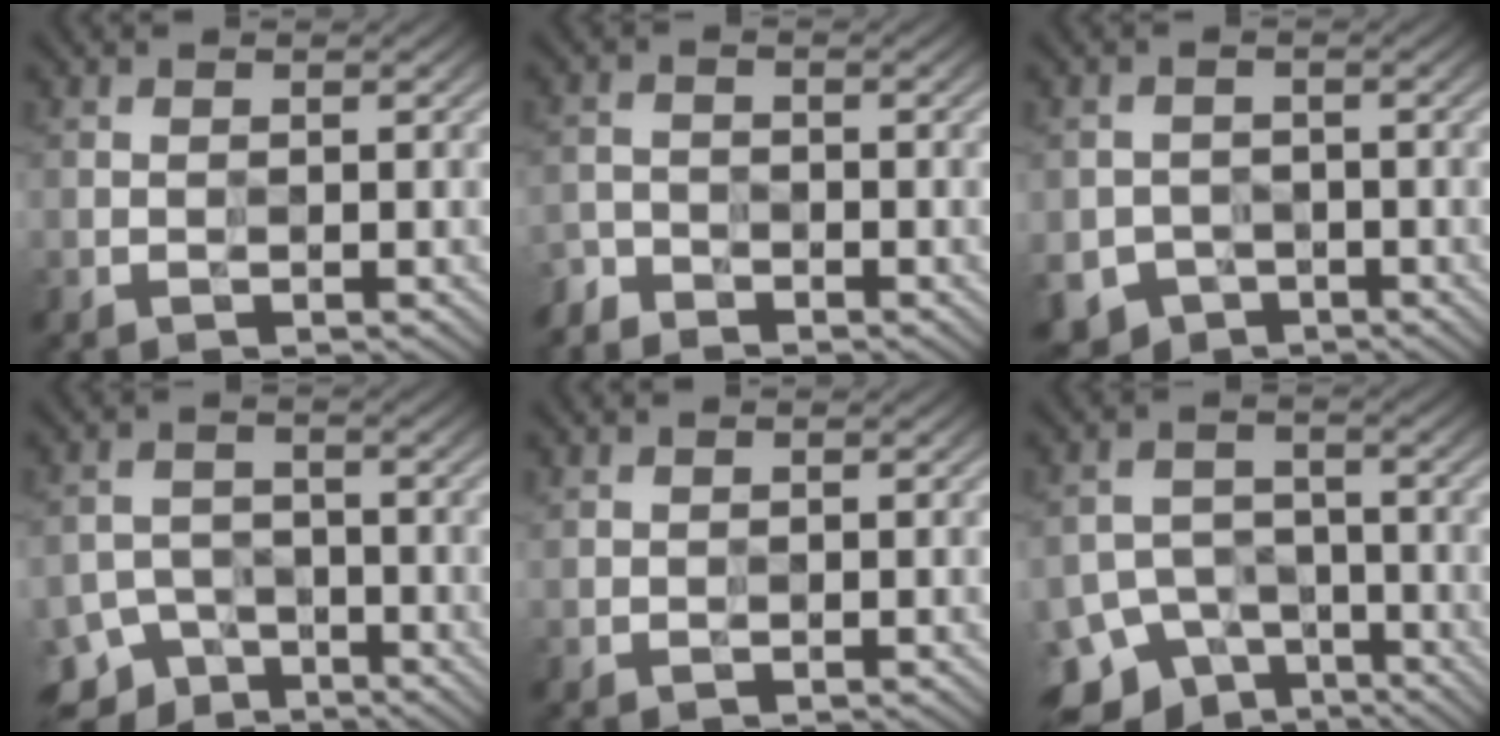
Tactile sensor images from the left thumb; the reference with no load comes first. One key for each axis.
{"total": 2.6, "fx": -2.5, "fy": 0.8, "fz": 0.2, "tx": -0.003, "ty": -0.003, "tz": -0.059}
{"total": 4.9, "fx": -2.7, "fy": 3.9, "fz": 1.4, "tx": -0.032, "ty": -0.009, "tz": -0.049}
{"total": 7.3, "fx": -5.3, "fy": 4.5, "fz": 2.1, "tx": -0.036, "ty": -0.013, "tz": -0.092}
{"total": 0.8, "fx": 0.6, "fy": 0.5, "fz": 0.2, "tx": -0.006, "ty": 0.000, "tz": 0.017}
{"total": 9.4, "fx": -6.6, "fy": 5.7, "fz": 3.4, "tx": -0.063, "ty": -0.012, "tz": -0.109}